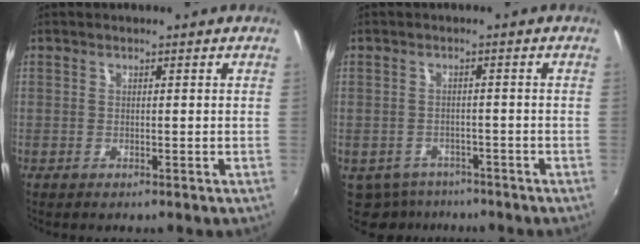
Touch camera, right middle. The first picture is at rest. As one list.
[{"total": 7.0, "force": [-5.2, 4.3, 1.9], "torque": [-0.056, -0.018, -0.072]}]